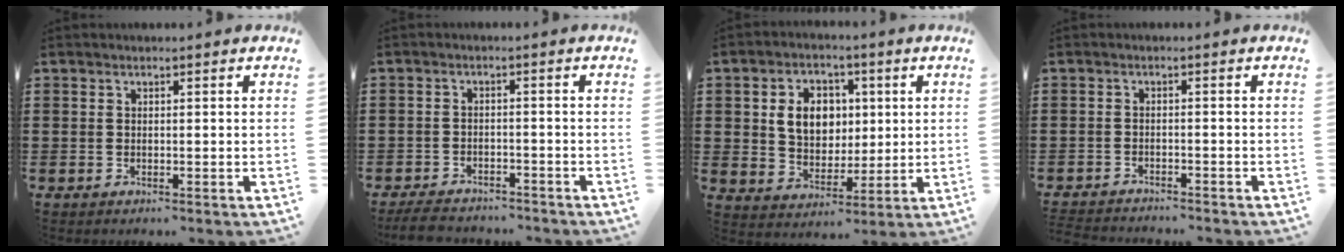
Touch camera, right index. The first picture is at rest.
{"total": 3.6, "force": [-3.5, 0.8, 0.6], "torque": [-0.020, 0.003, -0.074]}
{"total": 7.9, "force": [1.5, 6.3, 4.5], "torque": [-0.095, 0.016, 0.024]}
{"total": 1.9, "force": [-1.9, 0.0, -0.2], "torque": [-0.003, 0.002, -0.042]}